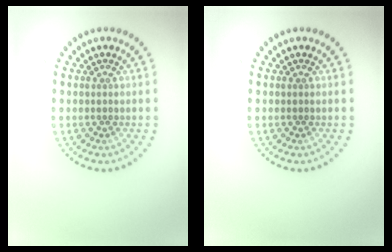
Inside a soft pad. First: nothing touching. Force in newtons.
{"total": 0.0}